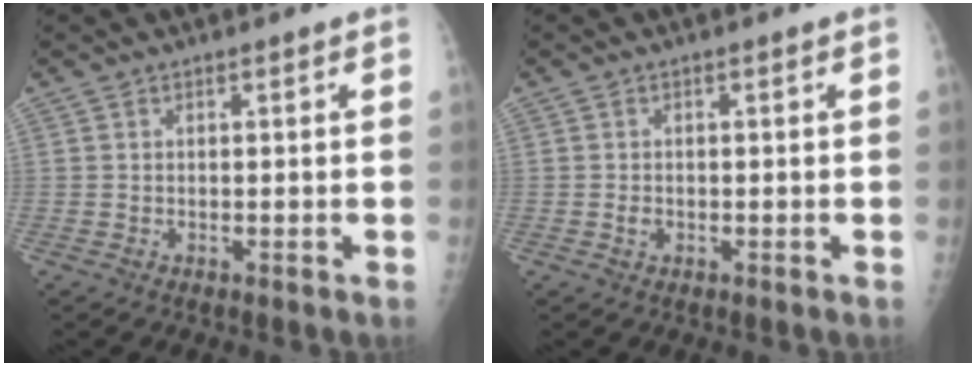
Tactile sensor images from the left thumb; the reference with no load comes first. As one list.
[{"total": 1.2, "force": [-0.3, 1.0, 0.7], "torque": [-0.007, 0.001, -0.006]}]